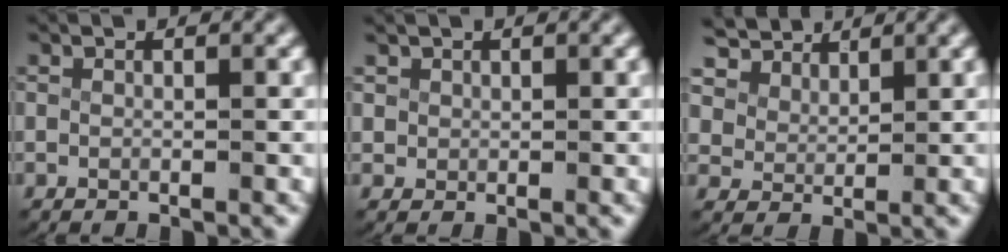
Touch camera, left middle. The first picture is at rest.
{"total": 1.4, "force": [0.8, 1.1, 0.2], "torque": [-0.020, -0.008, 0.023]}
{"total": 6.2, "force": [4.5, 3.6, 2.1], "torque": [-0.060, 0.005, 0.078]}